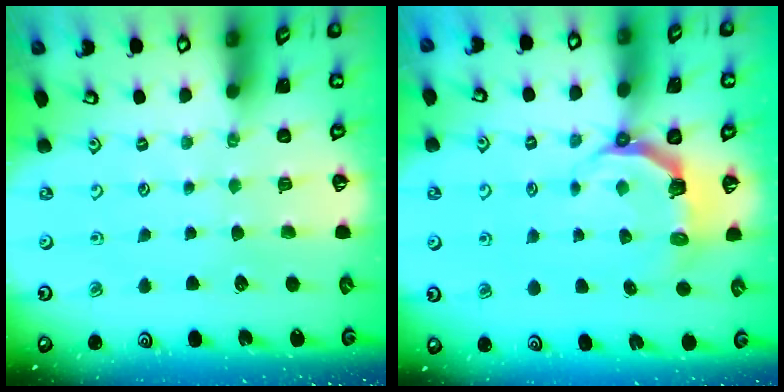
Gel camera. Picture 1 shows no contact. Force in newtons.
{"total": 5.4, "press": 3.7, "slide": 3.9}